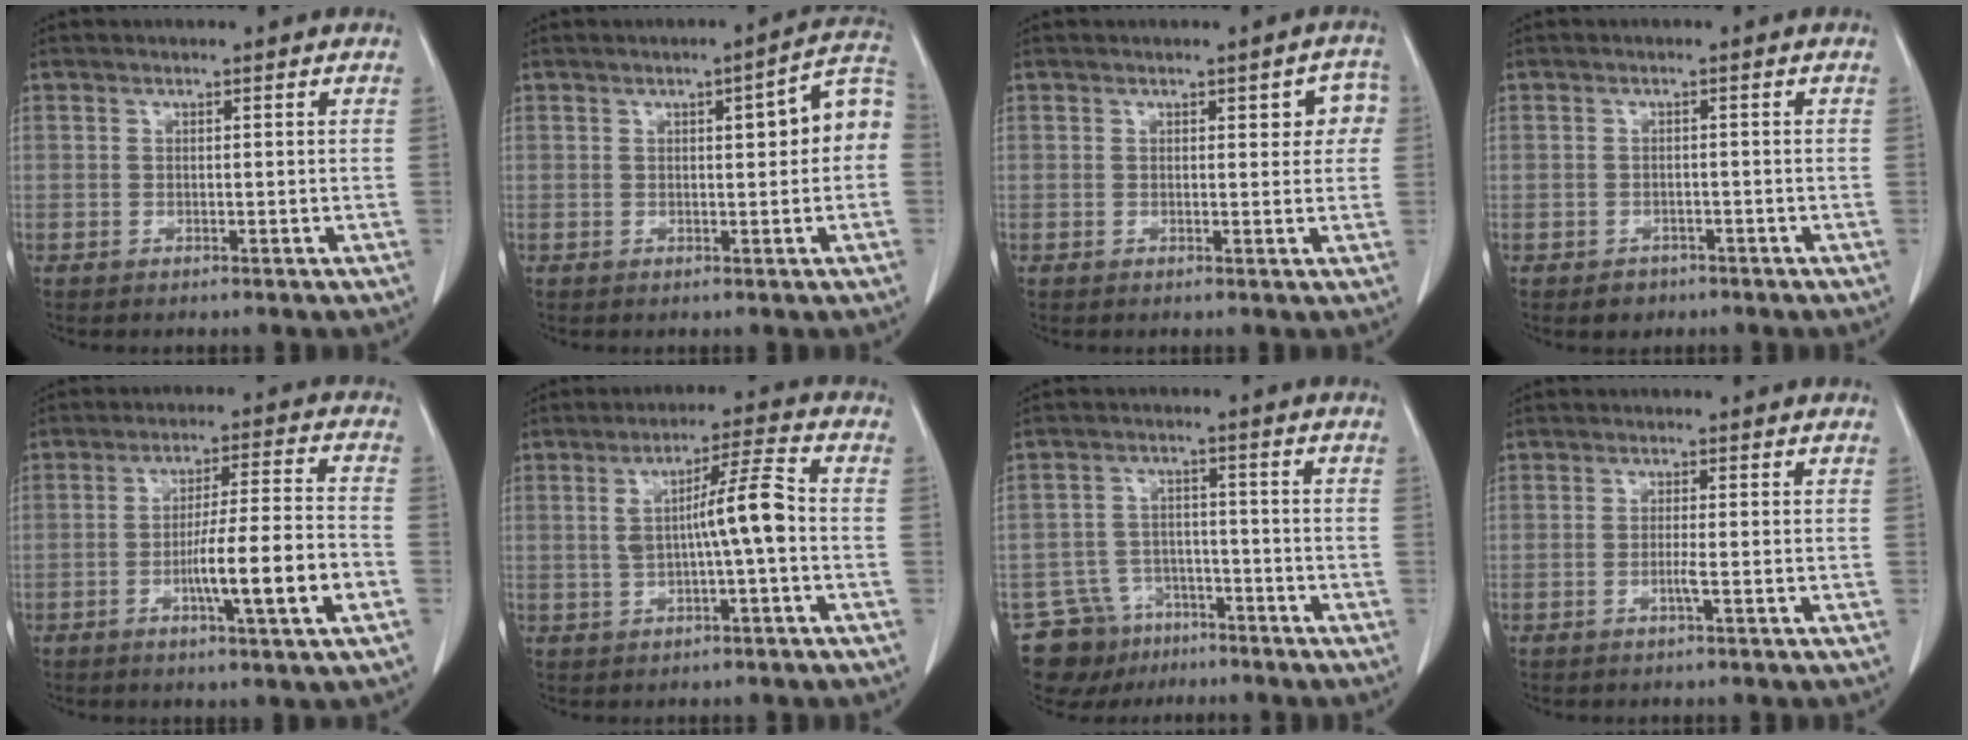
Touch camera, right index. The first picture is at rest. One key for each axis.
{"total": 7.0, "fx": 0.7, "fy": 1.5, "fz": 6.8, "tx": -0.084, "ty": 0.028, "tz": 0.004}
{"total": 4.0, "fx": 1.1, "fy": 1.8, "fz": 3.4, "tx": -0.024, "ty": 0.013, "tz": 0.009}
{"total": 2.0, "fx": -1.3, "fy": 1.5, "fz": 0.3, "tx": -0.004, "ty": 0.005, "tz": -0.015}
{"total": 11.5, "fx": -3.9, "fy": -0.2, "fz": 10.8, "tx": -0.178, "ty": -0.003, "tz": -0.064}
{"total": 7.4, "fx": -0.4, "fy": 0.1, "fz": 7.4, "tx": -0.127, "ty": 0.019, "tz": -0.004}
{"total": 8.4, "fx": -6.2, "fy": 5.6, "fz": 0.8, "tx": -0.016, "ty": 0.019, "tz": -0.096}
{"total": 1.5, "fx": -0.6, "fy": -0.3, "fz": 1.3, "tx": -0.027, "ty": -0.002, "tz": -0.014}